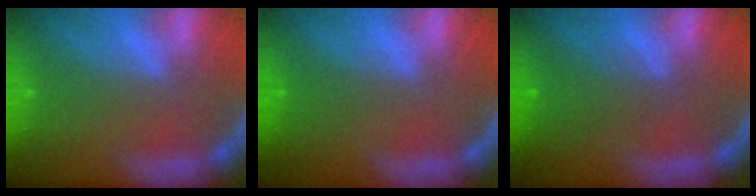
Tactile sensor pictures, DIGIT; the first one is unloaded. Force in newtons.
{"total": 1.0}
{"total": 2.5}